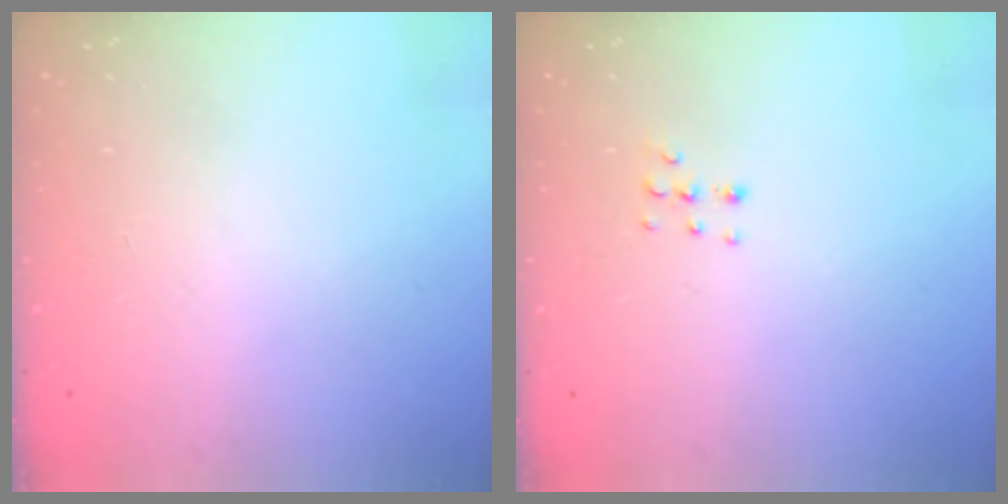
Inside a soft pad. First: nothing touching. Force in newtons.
{"total": 4.3, "press": 4.2, "slide": 1.1}